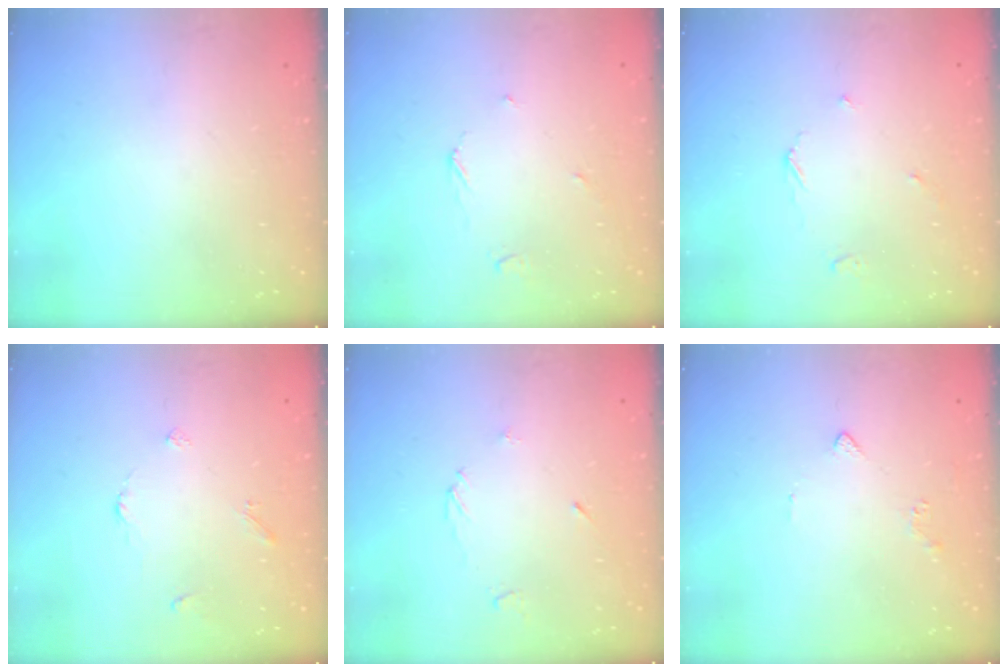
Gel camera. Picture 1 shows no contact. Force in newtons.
{"total": 2.8, "press": 2.8, "slide": 0.2}
{"total": 2.6, "press": 2.6, "slide": 0.5}
{"total": 2.9, "press": 2.9, "slide": 0.5}
{"total": 4.4, "press": 4.4, "slide": 0.5}
{"total": 1.8, "press": 1.7, "slide": 0.6}